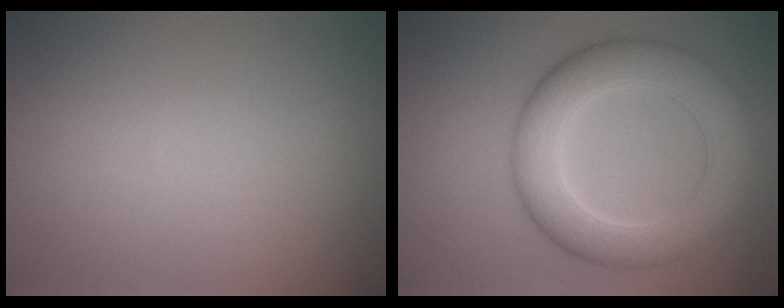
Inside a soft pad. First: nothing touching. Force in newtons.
{"total": 7.4, "press": 7.4, "slide": 0.2}